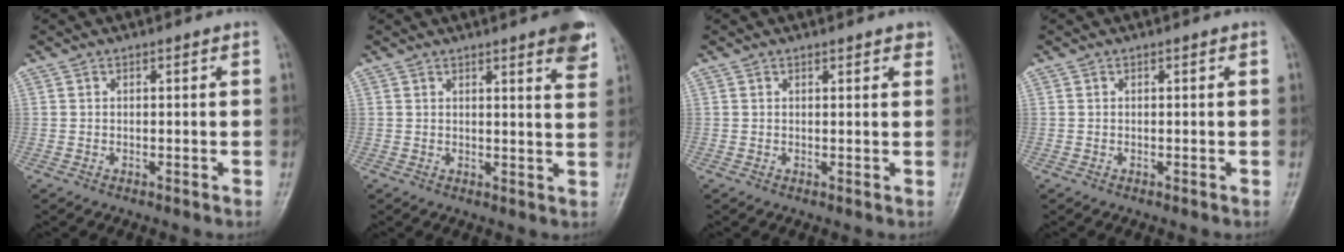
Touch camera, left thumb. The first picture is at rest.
{"total": 7.2, "force": [4.6, 1.2, 5.5], "torque": [-0.053, -0.018, 0.050]}
{"total": 2.3, "force": [1.7, 0.8, 1.3], "torque": [-0.006, -0.003, 0.018]}
{"total": 0.0}